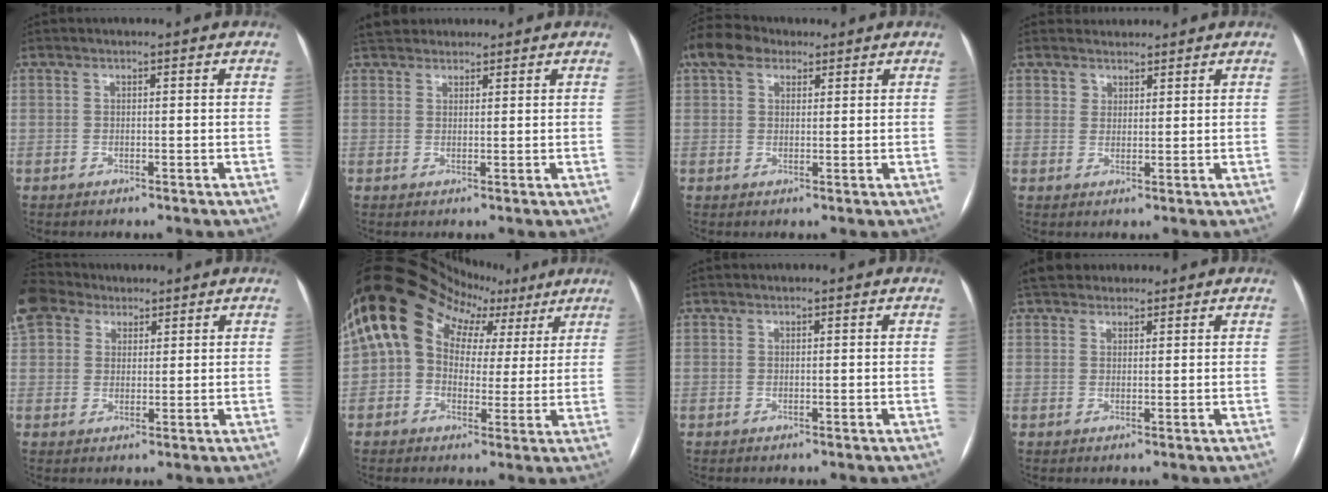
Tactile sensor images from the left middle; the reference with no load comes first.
{"total": 4.9, "force": [4.4, 2.0, 1.1], "torque": [-0.016, 0.030, 0.076]}
{"total": 6.5, "force": [4.0, 3.9, 3.2], "torque": [-0.073, 0.038, 0.077]}
{"total": 2.9, "force": [2.4, 1.6, -0.4], "torque": [0.015, 0.011, 0.035]}
{"total": 11.2, "force": [7.8, 7.1, 3.9], "torque": [-0.115, 0.047, 0.152]}
{"total": 17.7, "force": [7.8, 13.0, 9.2], "torque": [-0.171, 0.096, 0.124]}
{"total": 0.0}
{"total": 6.6, "force": [5.5, 3.0, 1.9], "torque": [-0.021, 0.035, 0.095]}